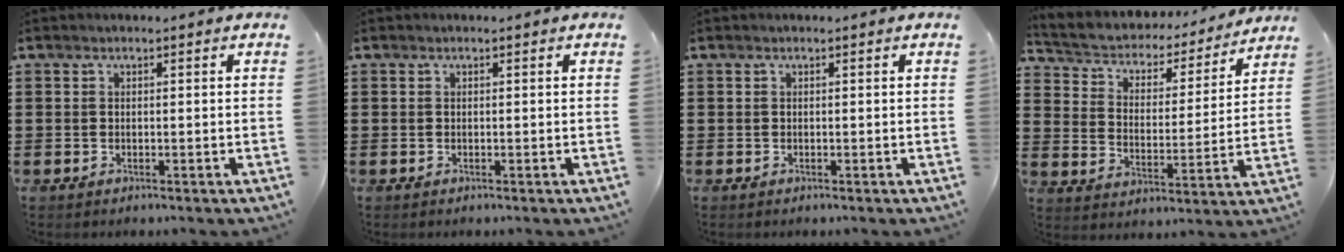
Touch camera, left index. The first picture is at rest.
{"total": 0.0}
{"total": 0.0}
{"total": 3.6, "force": [3.4, 1.3, 0.4], "torque": [-0.031, -0.030, 0.049]}